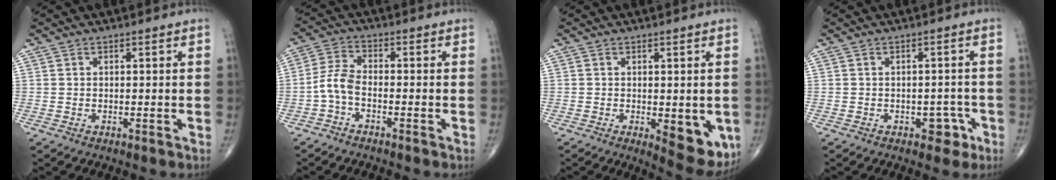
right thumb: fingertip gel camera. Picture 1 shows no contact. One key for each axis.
{"total": 4.7, "fx": -2.0, "fy": 2.2, "fz": 3.6, "tx": -0.080, "ty": 0.022, "tz": -0.048}
{"total": 9.2, "fx": -2.2, "fy": 4.0, "fz": 8.0, "tx": -0.080, "ty": -0.017, "tz": -0.019}
{"total": 3.5, "fx": -1.7, "fy": 2.4, "fz": 1.9, "tx": -0.003, "ty": 0.014, "tz": -0.021}